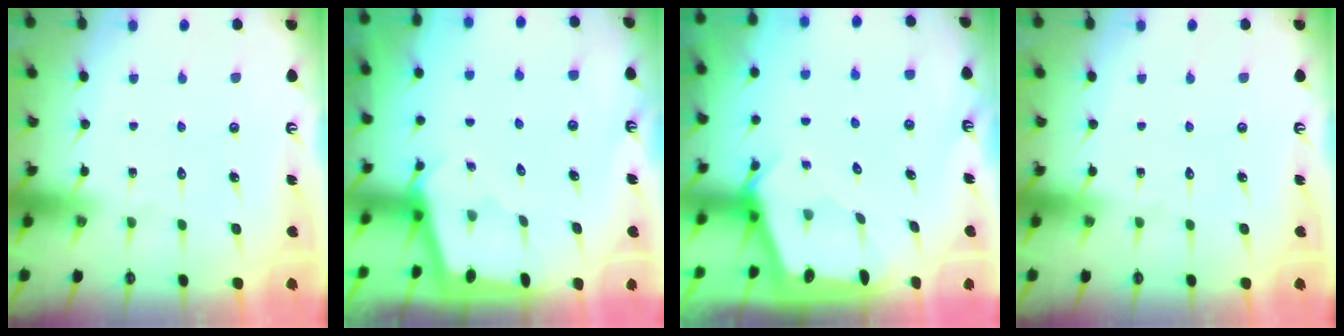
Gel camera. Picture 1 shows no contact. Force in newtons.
{"total": 1.8, "press": 1.7, "slide": 0.1}
{"total": 2.5, "press": 2.5, "slide": 0.2}
{"total": 0.0}